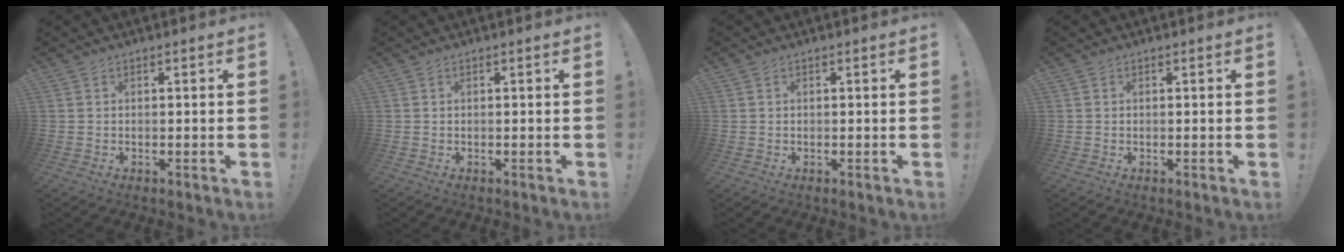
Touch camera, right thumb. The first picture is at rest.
{"total": 0.0}
{"total": 0.0}
{"total": 0.0}